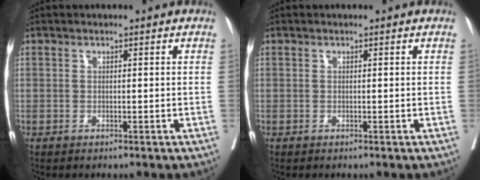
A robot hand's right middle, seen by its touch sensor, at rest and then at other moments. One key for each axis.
{"total": 0.0}